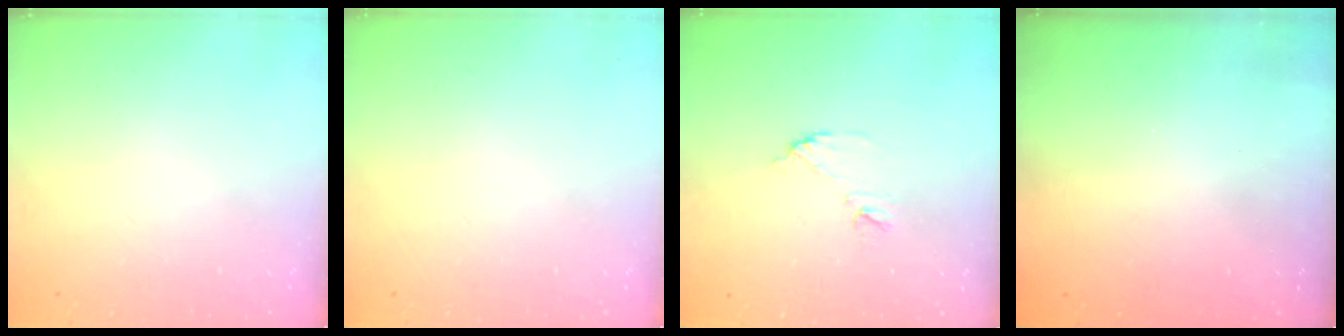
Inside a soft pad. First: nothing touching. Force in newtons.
{"total": 0.0}
{"total": 8.0, "press": 8.0, "slide": 0.2}
{"total": 3.0, "press": 3.0, "slide": 0.1}